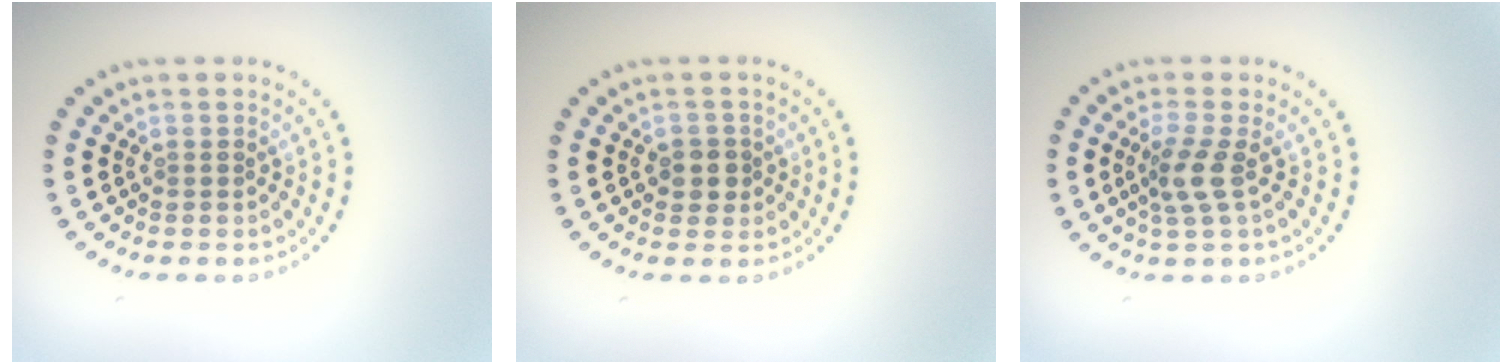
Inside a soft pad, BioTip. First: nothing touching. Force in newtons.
{"total": 1.8, "press": 1.7, "slide": 0.6}
{"total": 2.4, "press": 1.9, "slide": 1.5}